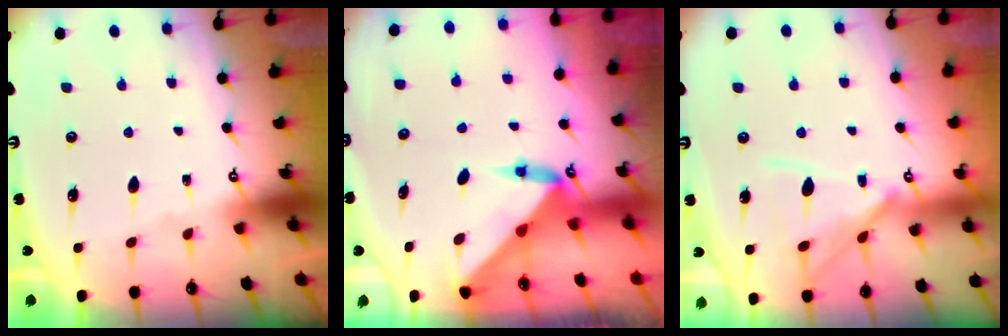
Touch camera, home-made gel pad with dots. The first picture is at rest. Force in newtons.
{"total": 3.5, "press": 3.5, "slide": 0.2}
{"total": 11.8, "press": 11.7, "slide": 0.8}